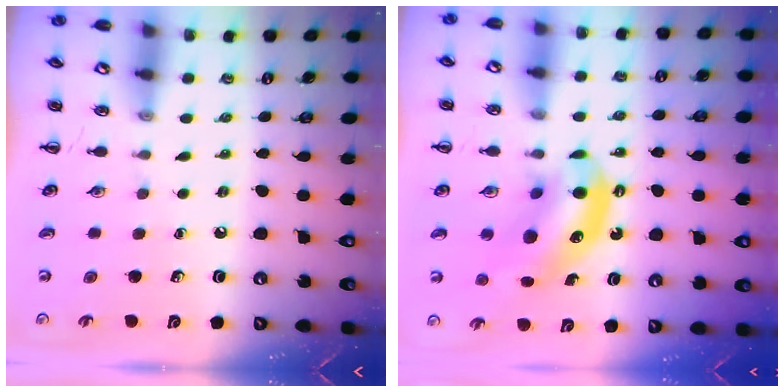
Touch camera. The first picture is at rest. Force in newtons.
{"total": 10.7, "press": 10.4, "slide": 2.6}